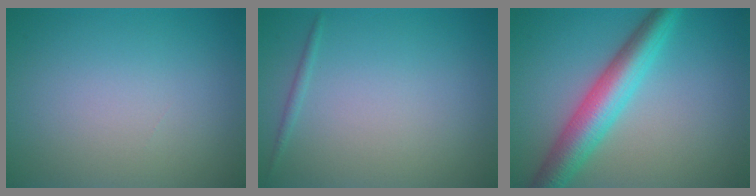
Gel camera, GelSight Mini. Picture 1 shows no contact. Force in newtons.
{"total": 0.6, "press": 0.6, "slide": 0.1}
{"total": 6.1, "press": 6.1, "slide": 0.0}